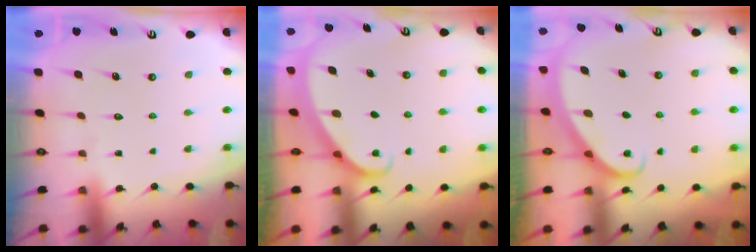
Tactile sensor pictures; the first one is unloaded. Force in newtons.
{"total": 1.6, "press": 1.6, "slide": 0.1}
{"total": 2.9, "press": 2.9, "slide": 0.2}